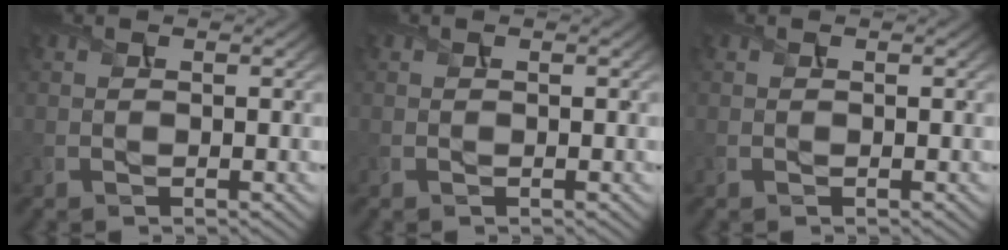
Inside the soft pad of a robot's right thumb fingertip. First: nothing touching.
{"total": 0.0}
{"total": 0.0}